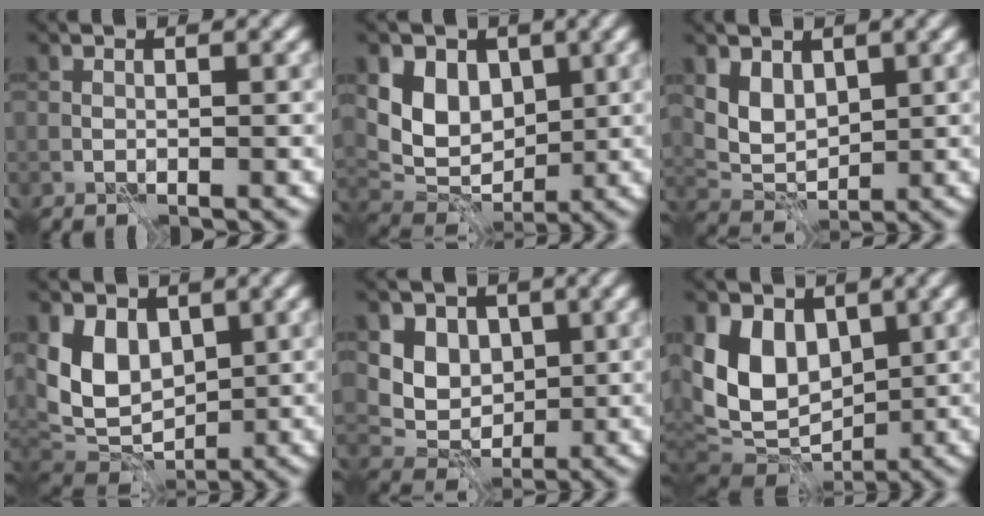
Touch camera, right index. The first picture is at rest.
{"total": 6.4, "force": [1.9, 4.8, 3.7], "torque": [-0.064, -0.007, 0.028]}
{"total": 3.5, "force": [1.6, 2.5, 1.9], "torque": [-0.041, -0.010, 0.032]}
{"total": 7.0, "force": [1.7, 5.1, 4.5], "torque": [-0.090, -0.012, 0.028]}
{"total": 6.5, "force": [2.4, 5.3, 2.9], "torque": [-0.054, -0.010, 0.046]}
{"total": 9.6, "force": [1.6, 7.1, 6.2], "torque": [-0.111, -0.007, 0.027]}